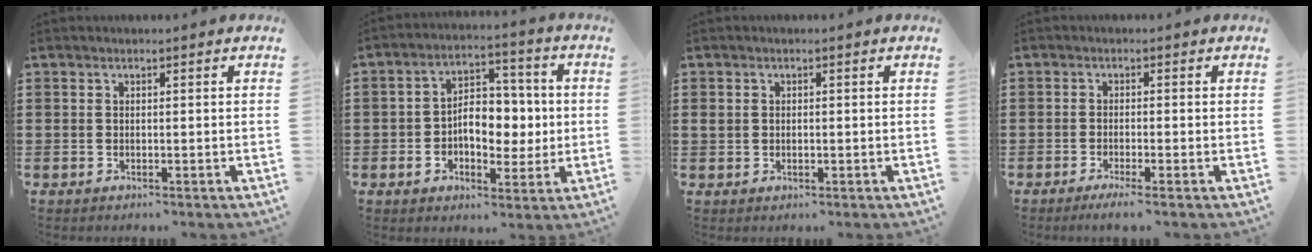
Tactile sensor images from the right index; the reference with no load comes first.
{"total": 7.9, "force": [-0.7, 5.5, 5.5], "torque": [-0.080, 0.007, -0.019]}
{"total": 0.9, "force": [0.0, 0.7, 0.6], "torque": [-0.013, 0.005, -0.001]}
{"total": 1.8, "force": [-1.3, -0.2, 1.3], "torque": [-0.028, -0.005, -0.026]}